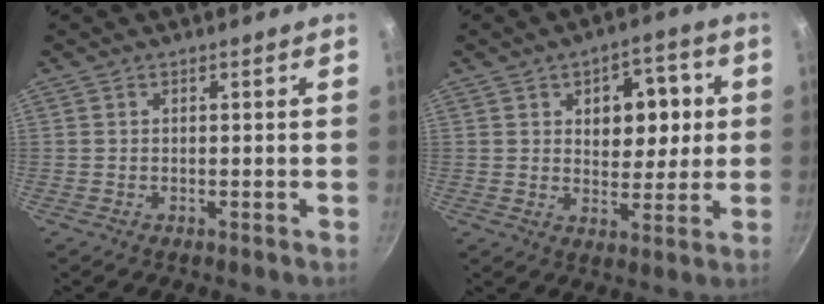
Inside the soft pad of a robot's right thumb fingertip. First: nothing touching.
{"total": 10.6, "force": [2.3, 6.9, 7.7], "torque": [-0.055, -0.006, 0.031]}